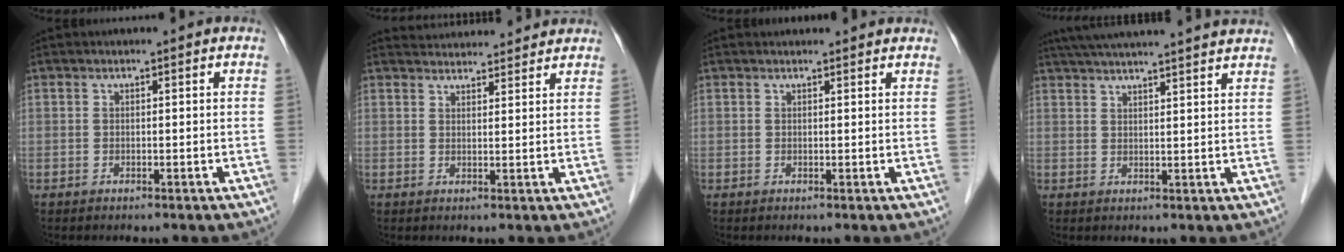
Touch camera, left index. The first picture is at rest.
{"total": 8.2, "force": [8.0, 1.3, 1.2], "torque": [-0.015, 0.027, 0.102]}
{"total": 4.2, "force": [4.0, 1.0, 0.9], "torque": [-0.010, 0.023, 0.042]}
{"total": 19.8, "force": [17.9, 0.3, 8.3], "torque": [-0.140, 0.024, 0.239]}